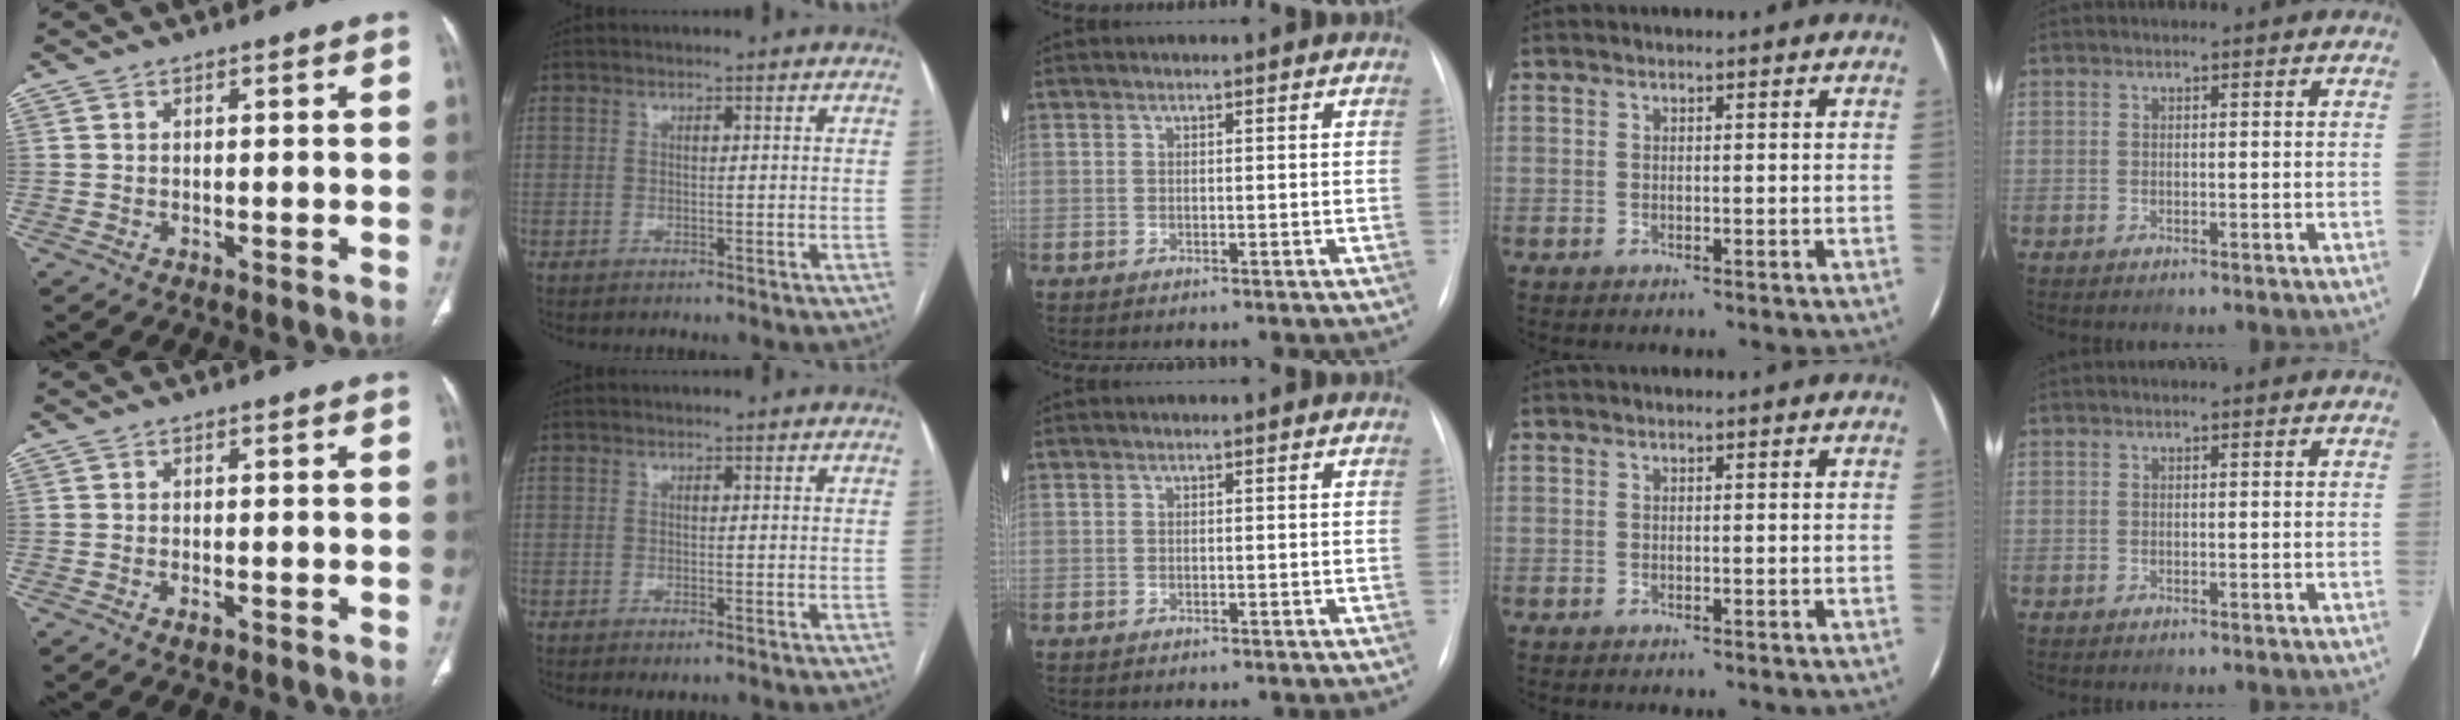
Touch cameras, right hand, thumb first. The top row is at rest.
{"thumb": {"total": 1.3, "force": [-0.7, 0.6, 1.0], "torque": [-0.018, 0.000, -0.010]}, "index": {"total": 1.3, "force": [-0.7, 0.4, 1.0], "torque": [-0.012, -0.003, -0.008]}}